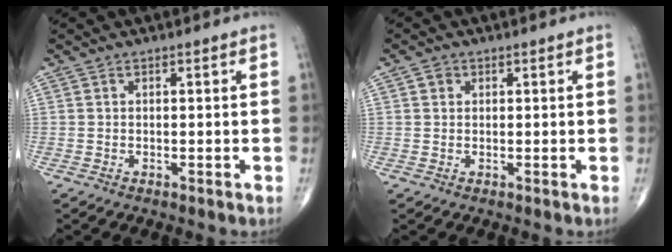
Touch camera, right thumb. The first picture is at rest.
{"total": 1.4, "force": [0.5, 1.3, 0.5], "torque": [0.000, 0.000, 0.003]}